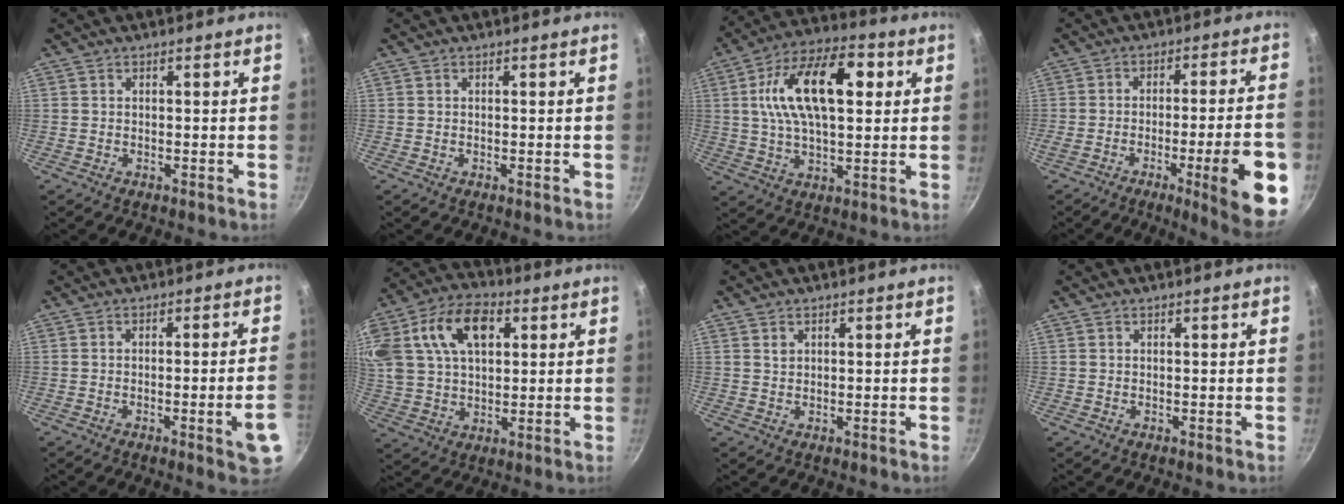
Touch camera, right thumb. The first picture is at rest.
{"total": 0.0}
{"total": 18.8, "force": [4.3, 9.6, 15.6], "torque": [-0.249, 0.013, 0.063]}
{"total": 16.8, "force": [-6.0, 2.6, 15.4], "torque": [-0.195, 0.024, -0.077]}
{"total": 7.1, "force": [-2.6, 0.6, 6.6], "torque": [-0.080, 0.012, -0.027]}
{"total": 23.8, "force": [7.8, 15.9, 15.9], "torque": [-0.343, 0.036, 0.137]}
{"total": 1.2, "force": [0.6, 0.9, 0.6], "torque": [-0.009, 0.000, 0.011]}
{"total": 0.0}